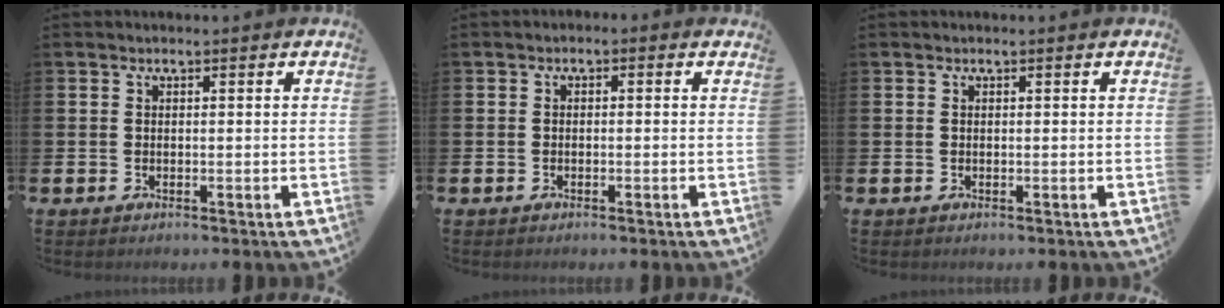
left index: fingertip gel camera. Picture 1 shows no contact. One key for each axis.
{"total": 0.9, "fx": -0.8, "fy": 0.4, "fz": 0.2, "tx": -0.011, "ty": 0.002, "tz": -0.015}
{"total": 0.0}